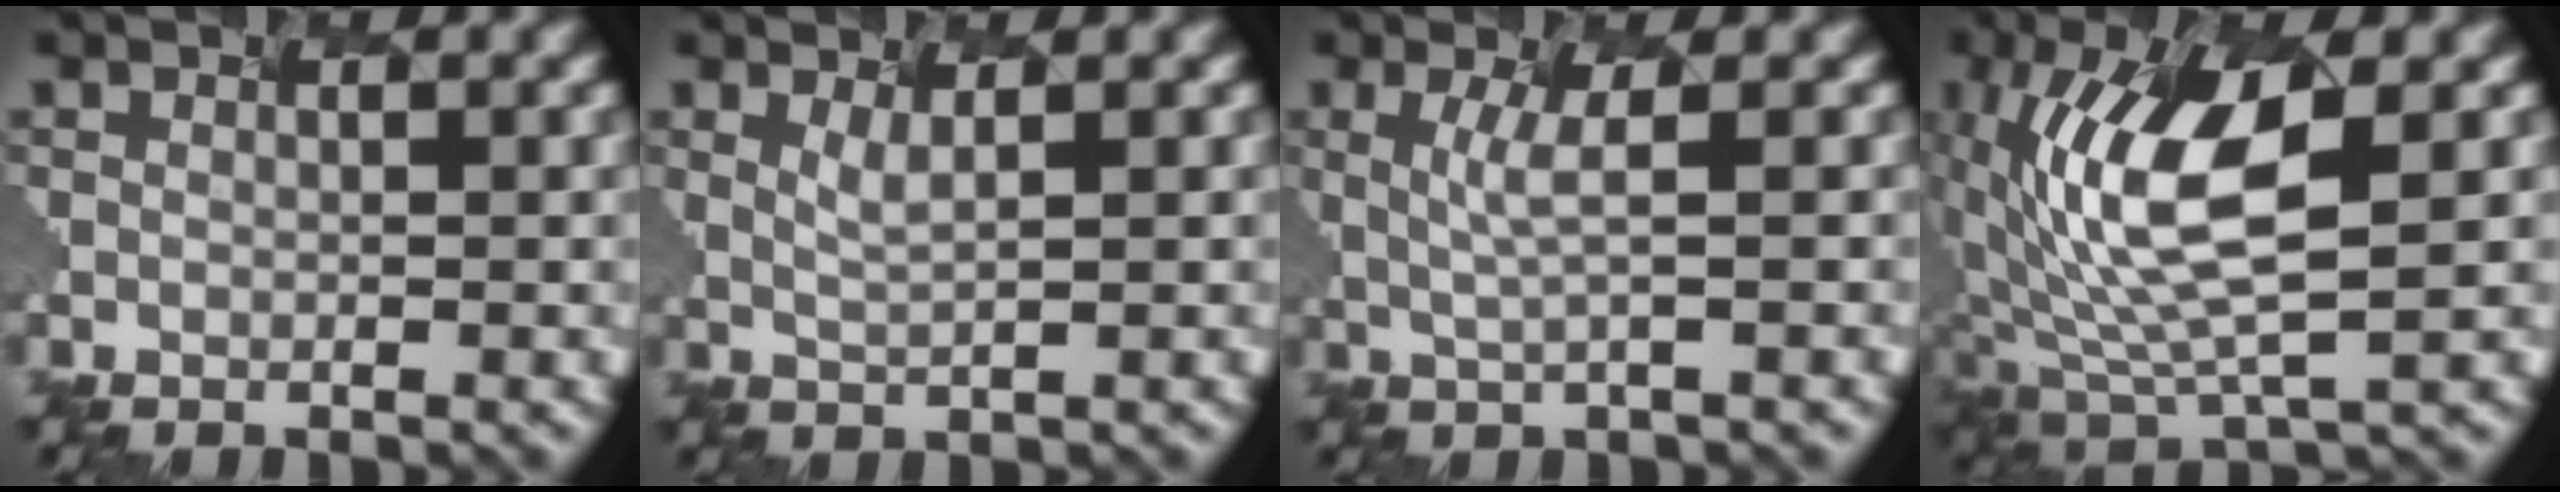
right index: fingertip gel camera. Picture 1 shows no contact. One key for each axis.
{"total": 0.9, "fx": 0.1, "fy": -0.1, "fz": 0.9, "tx": -0.026, "ty": -0.006, "tz": 0.018}
{"total": 1.9, "fx": -0.4, "fy": -0.2, "fz": 1.9, "tx": -0.053, "ty": -0.001, "tz": 0.010}
{"total": 8.9, "fx": 0.3, "fy": 3.2, "fz": 8.3, "tx": -0.177, "ty": 0.001, "tz": 0.015}